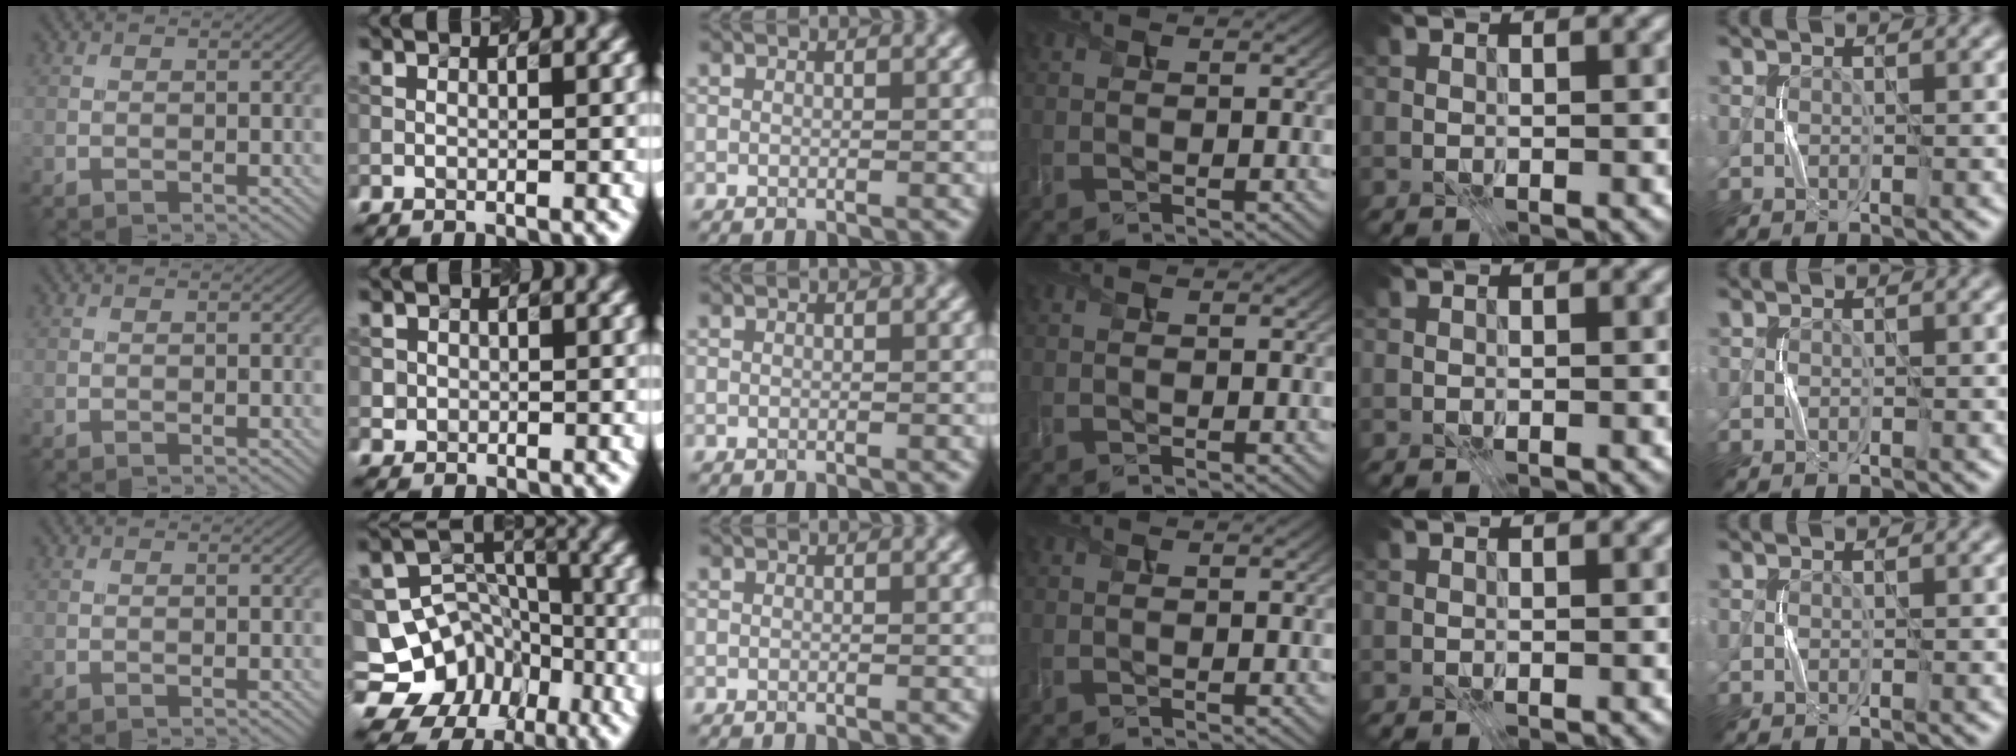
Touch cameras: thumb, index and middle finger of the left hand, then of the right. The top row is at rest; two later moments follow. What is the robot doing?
{"motion": "press", "object": "joystick"}